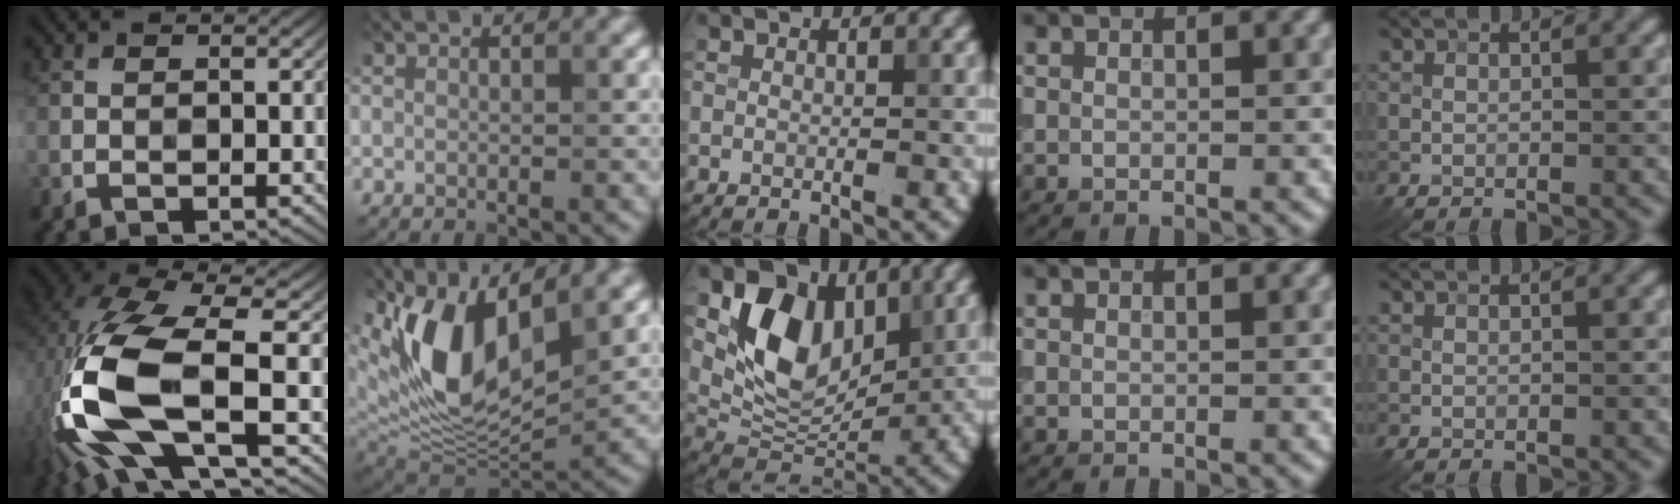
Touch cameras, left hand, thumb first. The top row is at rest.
{"thumb": {"total": 17.2, "force": [-3.3, 7.9, 14.9], "torque": [-0.362, -0.021, -0.054]}, "index": {"total": 12.7, "force": [4.8, 5.8, 10.2], "torque": [-0.196, 0.001, 0.085]}, "middle": {"total": 9.0, "force": [3.1, 6.1, 5.8], "torque": [-0.104, -0.009, 0.054]}}